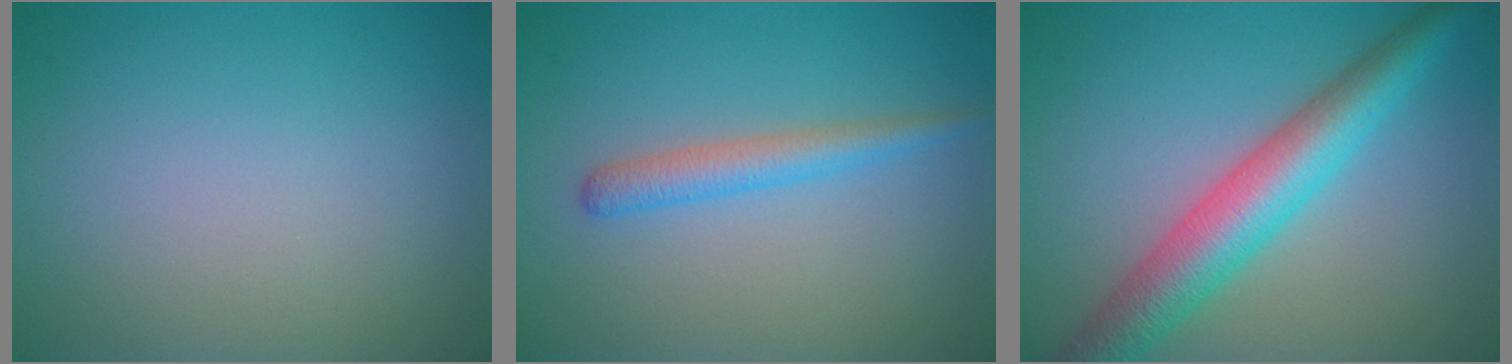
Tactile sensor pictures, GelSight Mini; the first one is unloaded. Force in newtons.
{"total": 2.4, "press": 2.4, "slide": 0.2}
{"total": 6.6, "press": 6.6, "slide": 0.1}